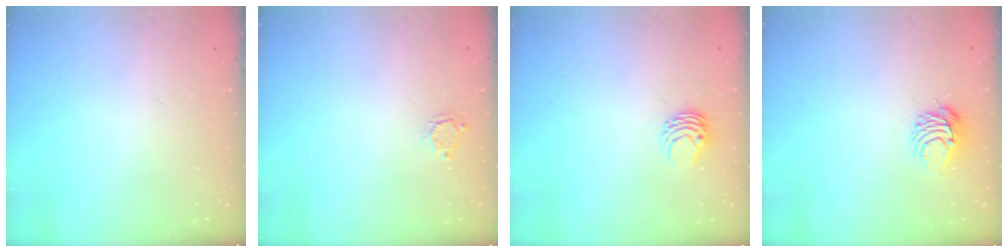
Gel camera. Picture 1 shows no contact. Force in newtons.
{"total": 2.8, "press": 2.8, "slide": 0.3}
{"total": 4.1, "press": 4.1, "slide": 0.3}
{"total": 6.5, "press": 6.5, "slide": 0.6}